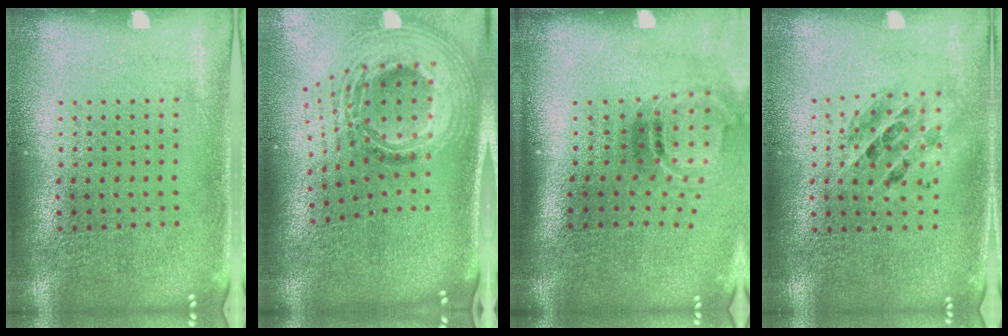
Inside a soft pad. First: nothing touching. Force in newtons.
{"total": 2.8, "press": 2.0, "slide": 2.0}
{"total": 1.9, "press": 1.2, "slide": 1.5}
{"total": 1.4, "press": 1.2, "slide": 0.7}